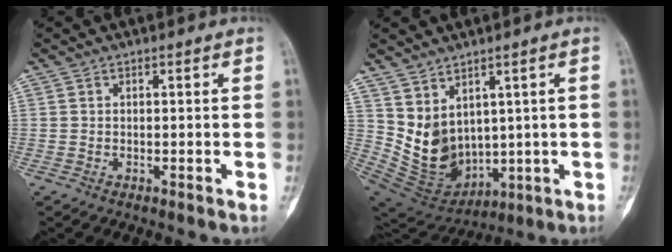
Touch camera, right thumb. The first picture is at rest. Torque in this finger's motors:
{"motor_torque": [-0.85, 1.28, 0.30, 0.32, 0.09]}